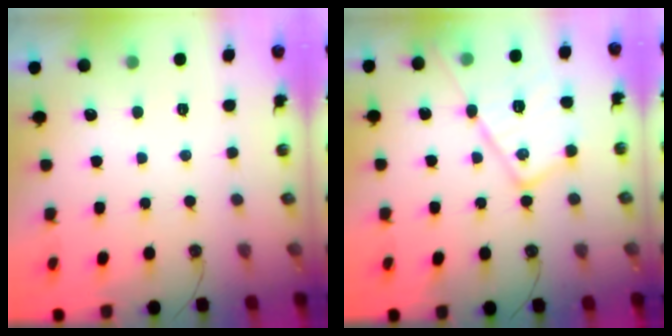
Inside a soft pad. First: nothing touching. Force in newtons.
{"total": 18.7, "press": 18.6, "slide": 1.6}